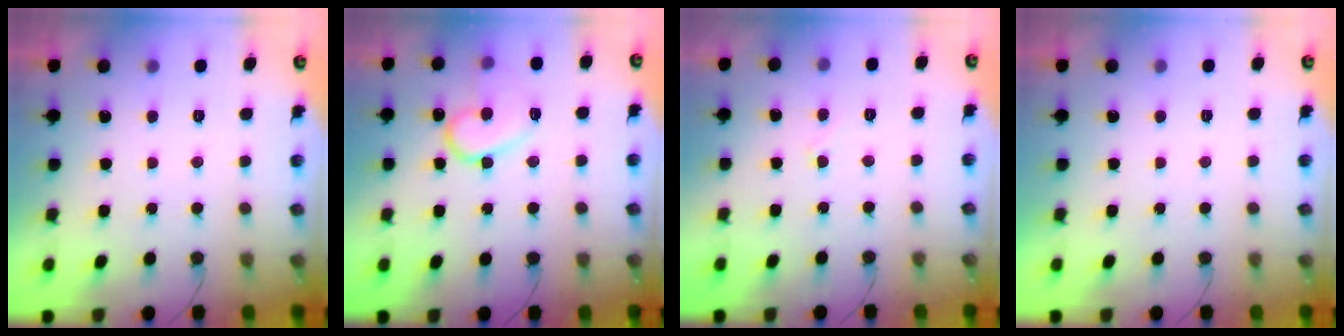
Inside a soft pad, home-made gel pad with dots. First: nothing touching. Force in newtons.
{"total": 13.7, "press": 13.6, "slide": 1.5}
{"total": 2.8, "press": 2.8, "slide": 0.2}
{"total": 1.7, "press": 1.7, "slide": 0.1}